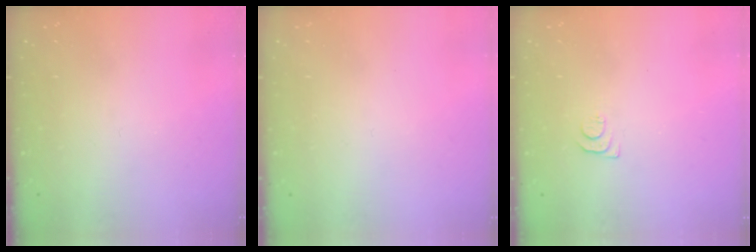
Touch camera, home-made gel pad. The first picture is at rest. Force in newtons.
{"total": 1.6, "press": 1.6, "slide": 0.1}
{"total": 4.3, "press": 4.3, "slide": 0.6}